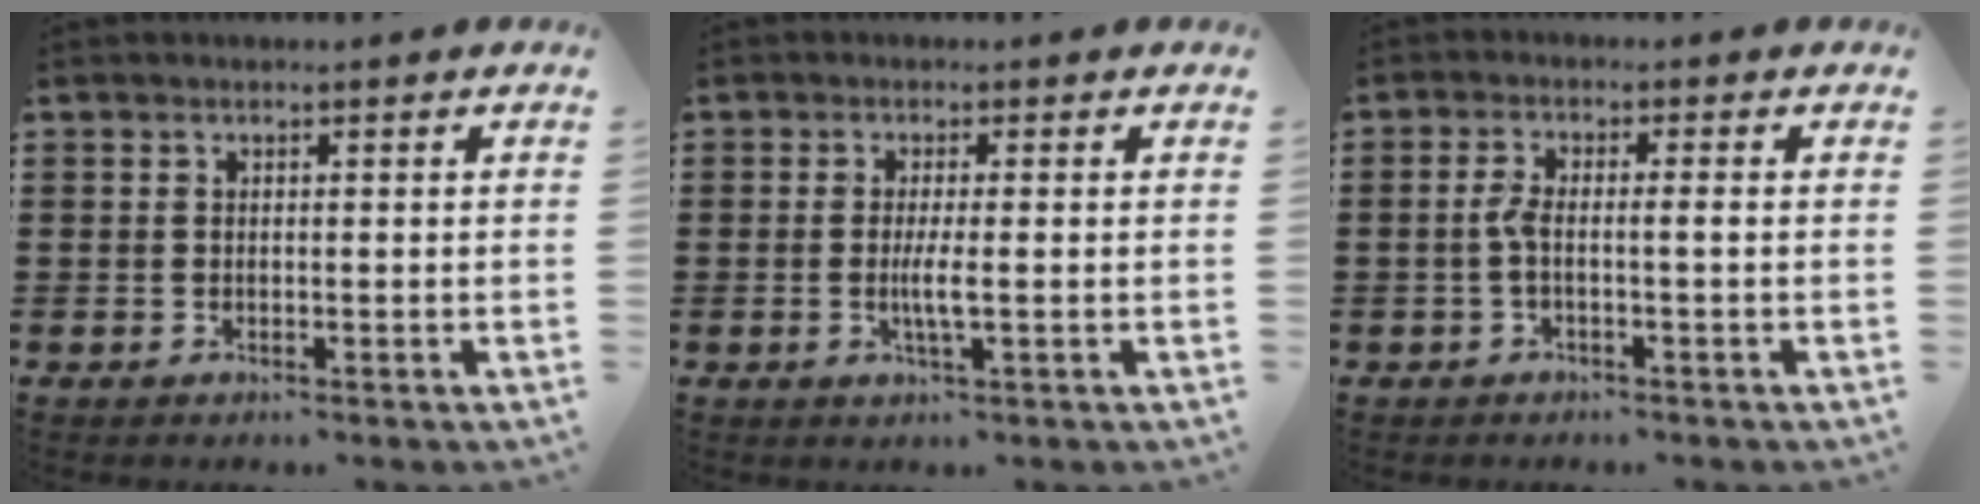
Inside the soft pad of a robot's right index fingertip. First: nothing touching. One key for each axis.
{"total": 3.1, "fx": -0.4, "fy": 0.1, "fz": 3.0, "tx": -0.061, "ty": -0.009, "tz": -0.011}
{"total": 3.0, "fx": -0.6, "fy": 0.3, "fz": 2.9, "tx": -0.069, "ty": -0.005, "tz": -0.019}